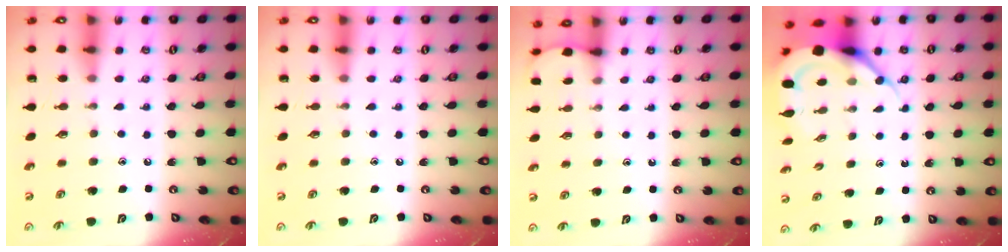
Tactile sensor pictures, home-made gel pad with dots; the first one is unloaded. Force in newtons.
{"total": 0.0}
{"total": 1.9, "press": 1.9, "slide": 0.2}
{"total": 8.5, "press": 8.4, "slide": 0.9}